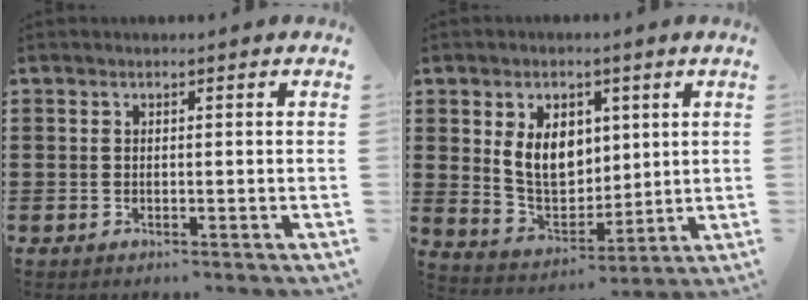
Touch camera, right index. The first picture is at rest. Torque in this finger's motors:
{"motor_torque": [1.28, 0.86, 0.88, 0.20]}